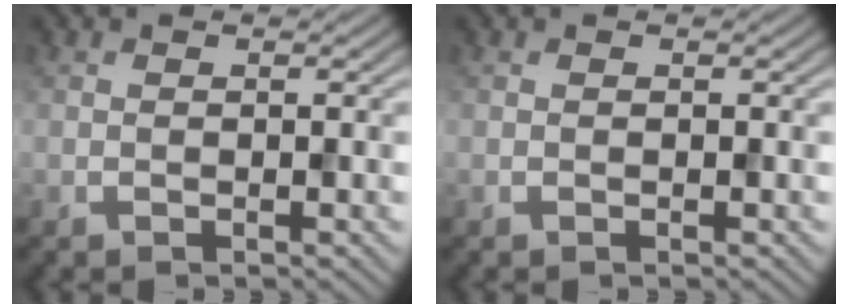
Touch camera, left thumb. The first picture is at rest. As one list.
[{"total": 0.0}]